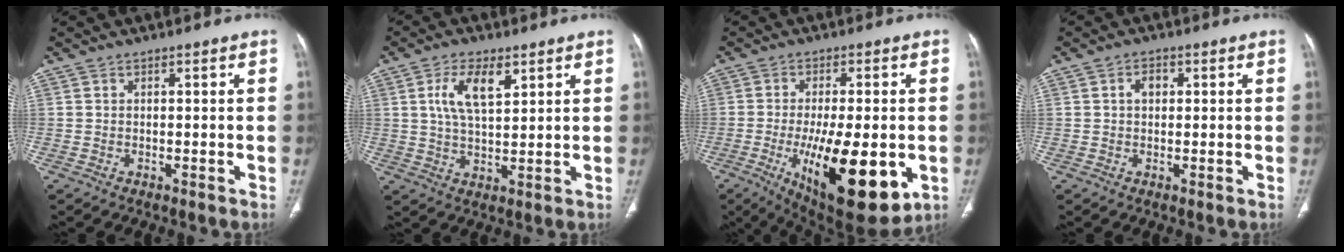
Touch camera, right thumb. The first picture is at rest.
{"total": 8.2, "force": [3.3, 3.7, 6.5], "torque": [-0.118, -0.011, 0.064]}
{"total": 20.5, "force": [-5.4, 7.5, 18.3], "torque": [-0.272, -0.023, -0.063]}
{"total": 2.5, "force": [0.5, 1.8, 1.7], "torque": [-0.022, 0.008, 0.007]}